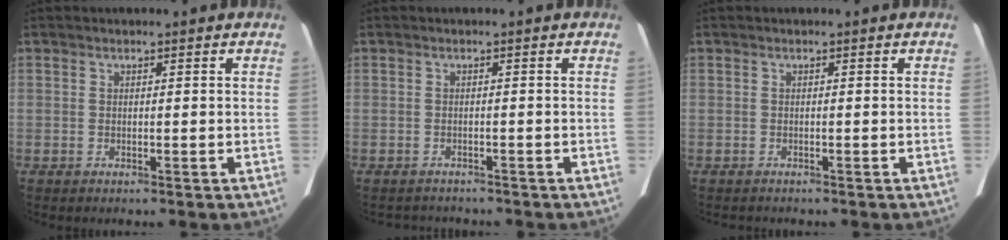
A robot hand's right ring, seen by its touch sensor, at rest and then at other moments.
{"total": 3.7, "force": [-3.5, 1.1, 0.5], "torque": [-0.007, -0.003, -0.044]}
{"total": 0.9, "force": [-0.8, 0.3, 0.2], "torque": [-0.006, -0.002, -0.010]}